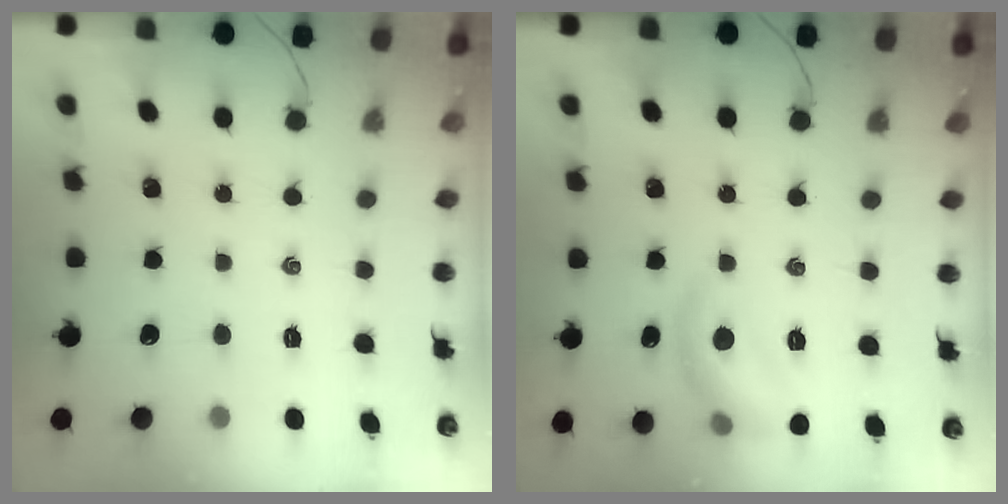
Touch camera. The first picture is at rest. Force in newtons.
{"total": 11.1, "press": 11.1, "slide": 0.4}